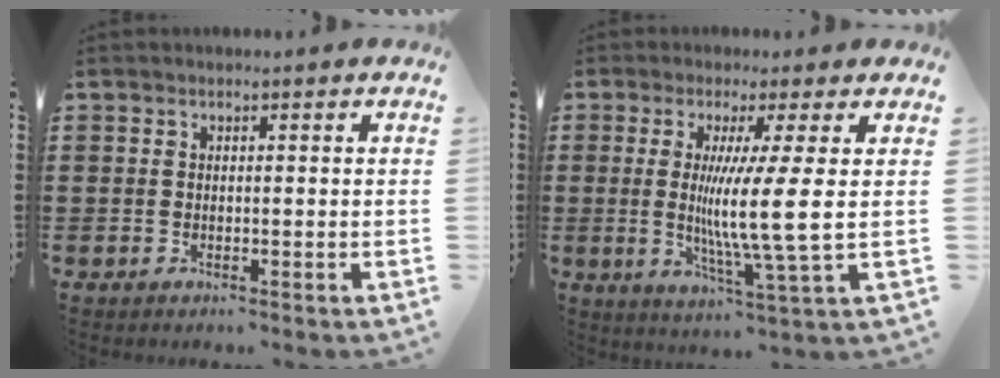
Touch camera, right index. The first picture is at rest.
{"total": 9.5, "force": [0.7, -0.7, 9.4], "torque": [-0.180, -0.016, 0.006]}